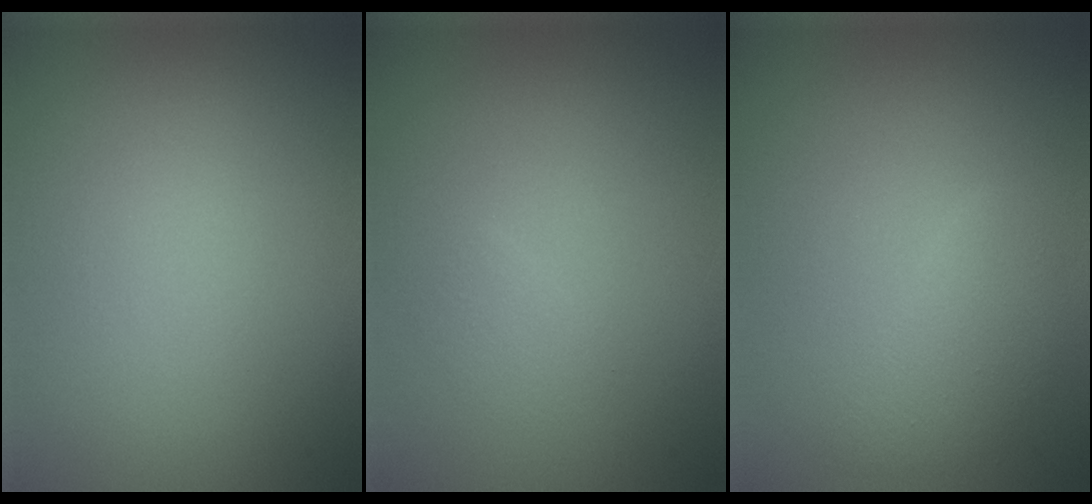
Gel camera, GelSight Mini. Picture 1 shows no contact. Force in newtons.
{"total": 0.9, "press": 0.9, "slide": 0.1}
{"total": 2.4, "press": 2.4, "slide": 0.1}